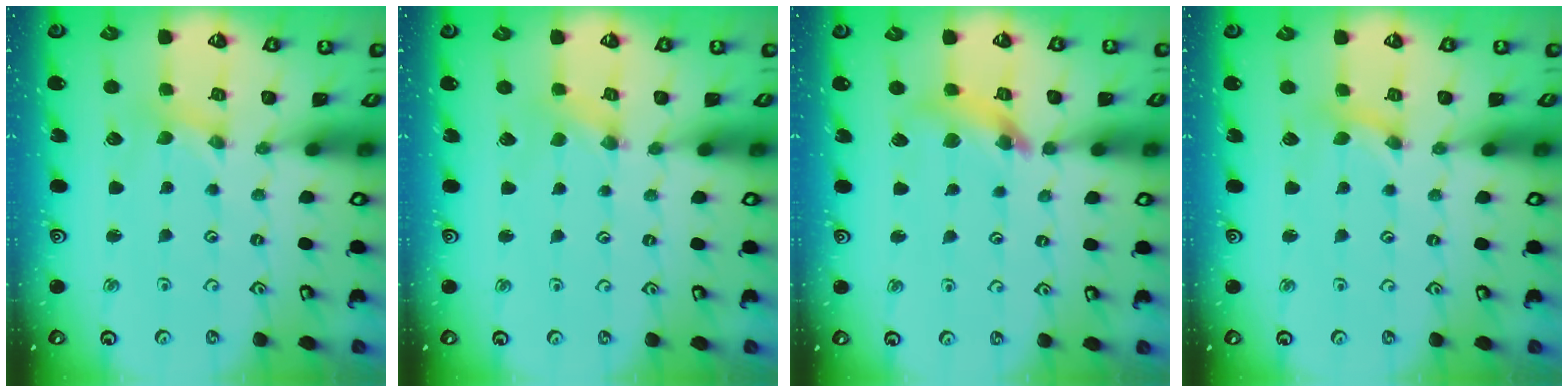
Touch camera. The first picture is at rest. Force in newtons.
{"total": 0.0}
{"total": 12.1, "press": 12.0, "slide": 1.5}
{"total": 0.8, "press": 0.8, "slide": 0.1}